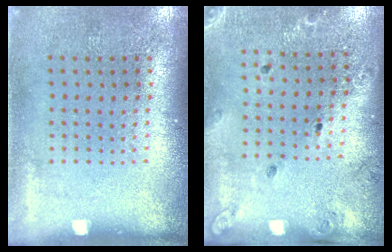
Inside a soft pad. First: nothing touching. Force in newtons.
{"total": 1.3, "press": 1.3, "slide": 0.3}